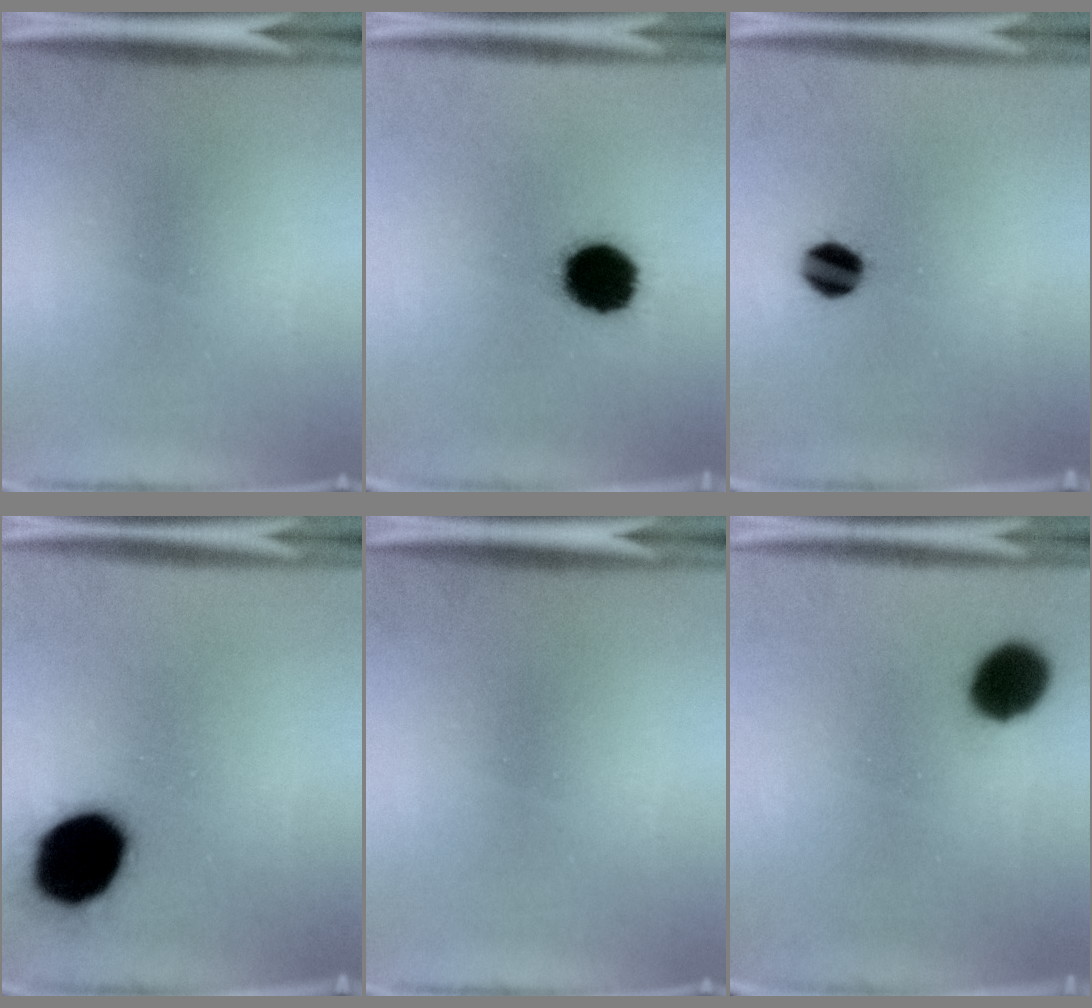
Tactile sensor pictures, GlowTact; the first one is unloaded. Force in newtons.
{"total": 13.9}
{"total": 6.5}
{"total": 19.1}
{"total": 0.0}
{"total": 9.4}